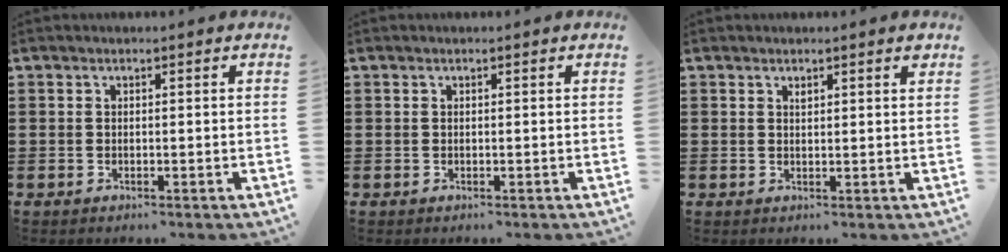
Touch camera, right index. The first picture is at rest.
{"total": 0.0}
{"total": 1.1, "force": [0.8, 0.3, 0.7], "torque": [0.001, -0.005, 0.010]}